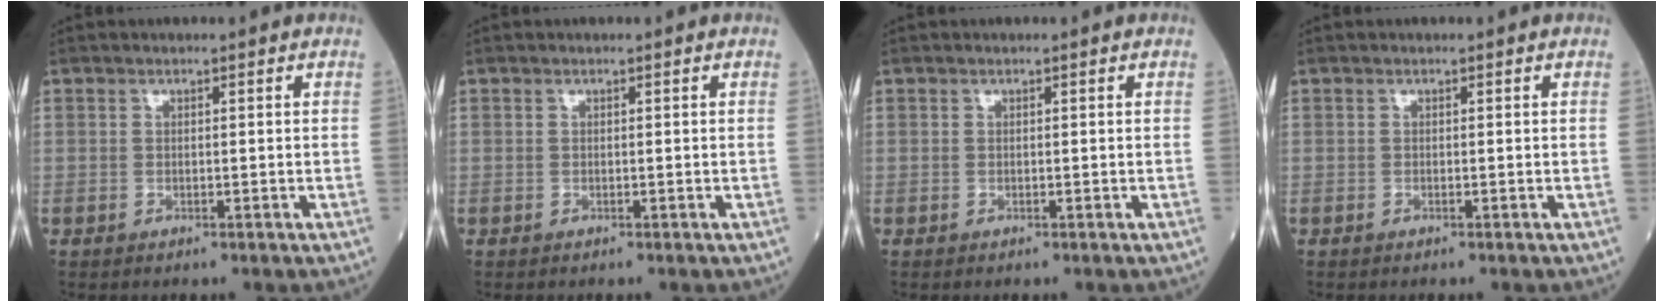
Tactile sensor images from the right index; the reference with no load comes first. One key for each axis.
{"total": 0.0}
{"total": 0.0}
{"total": 0.0}